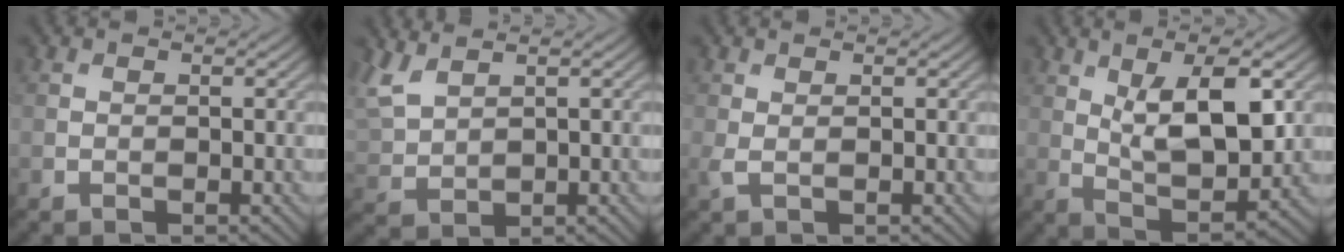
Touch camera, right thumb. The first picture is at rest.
{"total": 4.9, "force": [3.5, 1.9, 2.9], "torque": [-0.089, 0.009, 0.076]}
{"total": 1.1, "force": [0.4, 0.2, 1.0], "torque": [-0.029, 0.004, 0.008]}
{"total": 10.1, "force": [2.9, 4.0, 8.8], "torque": [-0.157, -0.003, 0.051]}